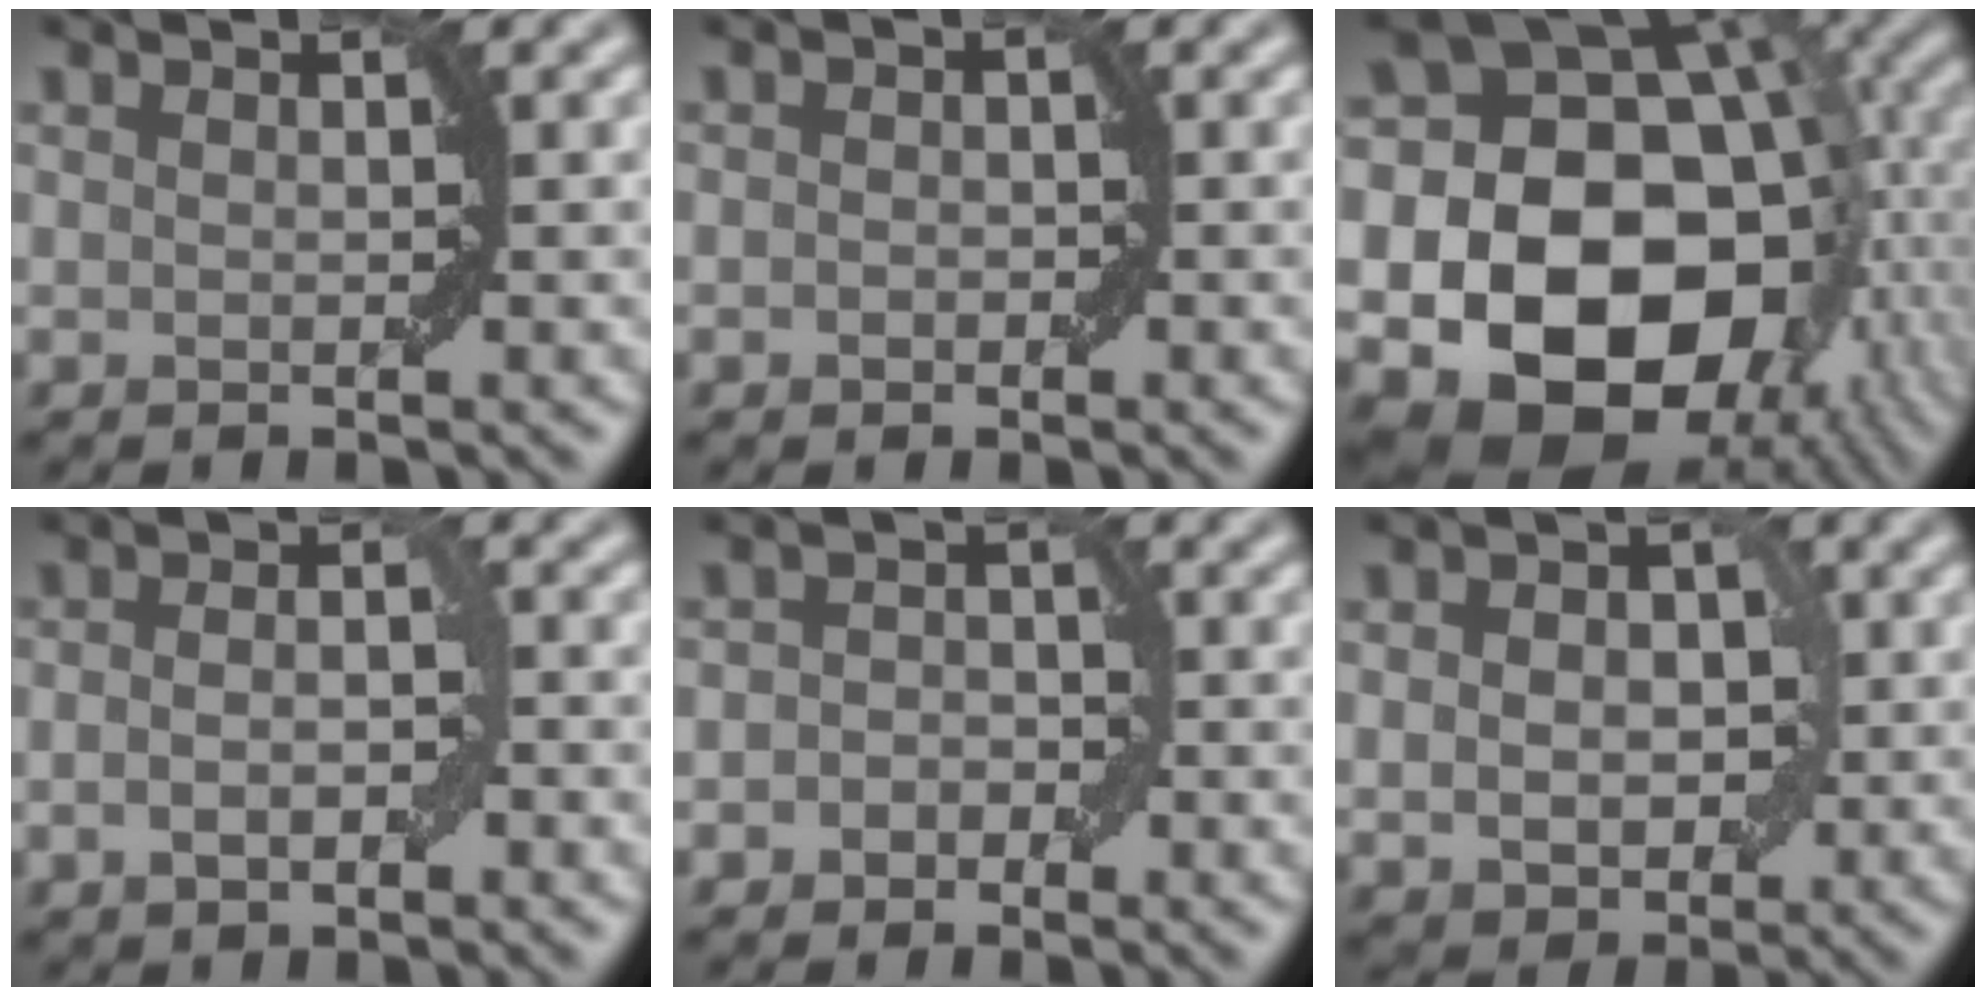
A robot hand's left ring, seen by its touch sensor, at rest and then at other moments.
{"total": 0.9, "force": [-0.3, 0.7, 0.4], "torque": [-0.003, 0.000, -0.006]}
{"total": 20.1, "force": [-3.4, 15.7, 12.2], "torque": [-0.206, -0.028, -0.054]}
{"total": 2.8, "force": [-0.8, 1.3, 2.3], "torque": [-0.043, 0.000, -0.017]}
{"total": 2.2, "force": [-0.9, 1.8, 0.8], "torque": [0.012, 0.006, -0.024]}
{"total": 5.2, "force": [0.3, 3.7, 3.7], "torque": [-0.046, 0.001, 0.004]}